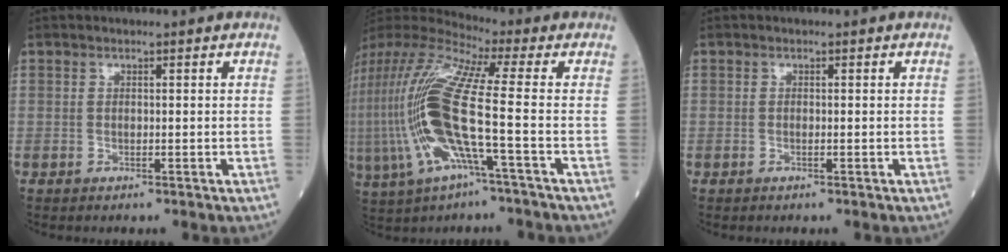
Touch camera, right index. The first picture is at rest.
{"total": 20.4, "force": [-3.2, 2.3, 20.0], "torque": [-0.469, -0.014, -0.069]}
{"total": 0.0}